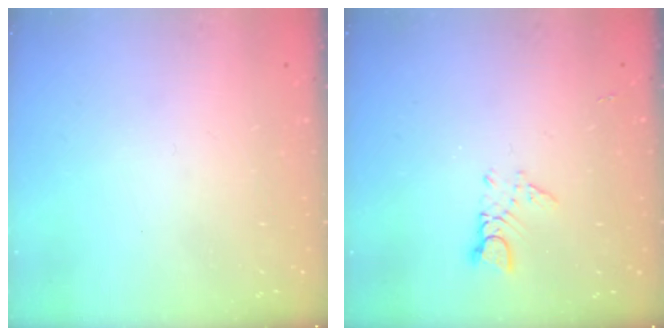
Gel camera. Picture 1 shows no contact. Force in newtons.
{"total": 2.8, "press": 2.8, "slide": 0.2}